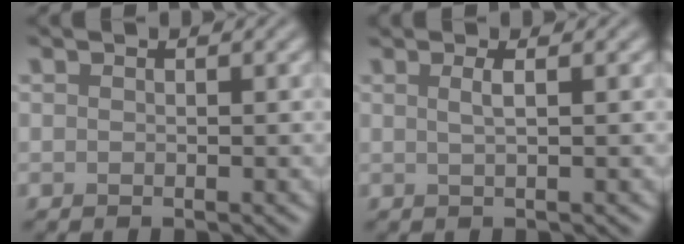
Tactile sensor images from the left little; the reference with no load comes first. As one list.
[{"total": 1.7, "force": [0.5, 0.6, 1.5], "torque": [-0.021, 0.005, 0.001]}]